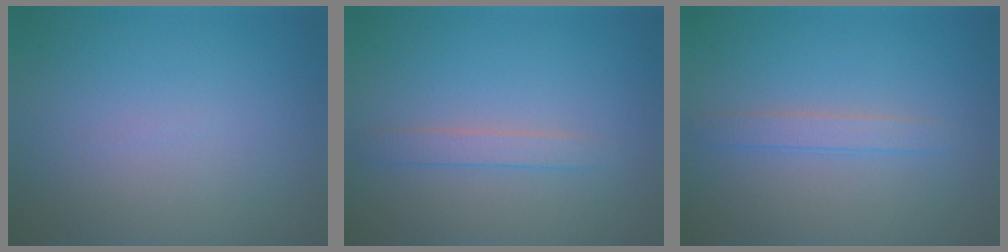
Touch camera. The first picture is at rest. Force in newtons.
{"total": 1.6, "press": 1.6, "slide": 0.1}
{"total": 1.7, "press": 1.7, "slide": 0.1}